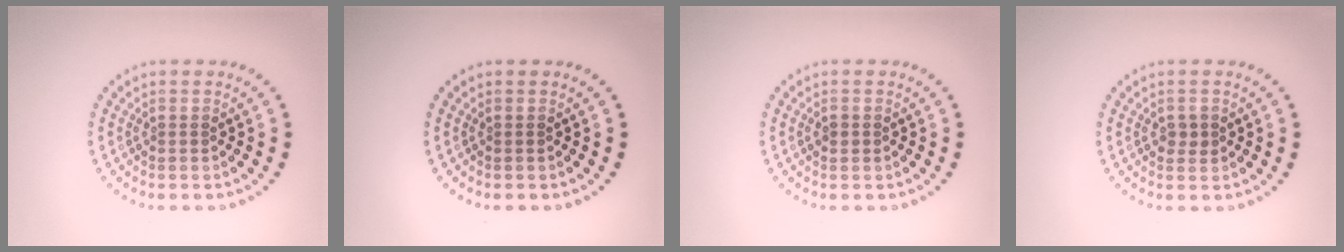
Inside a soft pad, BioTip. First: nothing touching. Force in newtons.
{"total": 0.0}
{"total": 1.0, "press": 1.0, "slide": 0.1}
{"total": 1.2, "press": 1.2, "slide": 0.1}